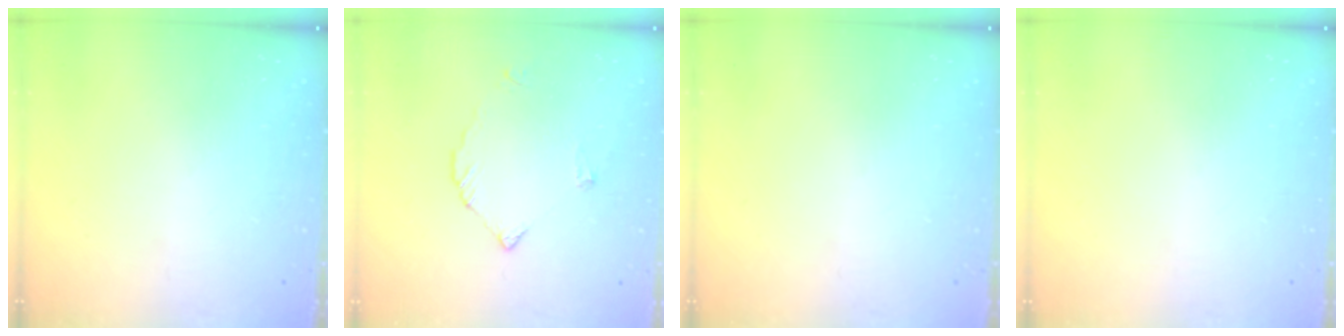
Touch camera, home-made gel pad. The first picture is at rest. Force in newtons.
{"total": 2.9, "press": 2.9, "slide": 0.1}
{"total": 0.0}
{"total": 0.0}